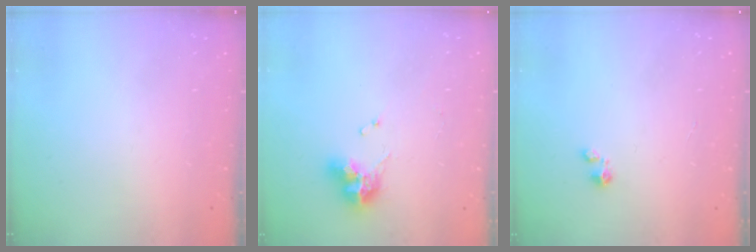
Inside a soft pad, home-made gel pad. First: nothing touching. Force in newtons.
{"total": 9.3, "press": 9.3, "slide": 0.8}
{"total": 1.3, "press": 1.3, "slide": 0.3}